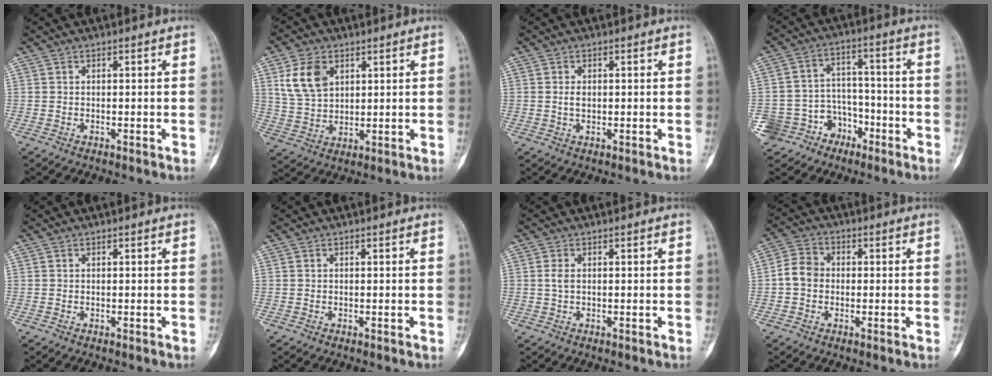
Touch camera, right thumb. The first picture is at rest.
{"total": 8.8, "force": [3.6, 5.9, 5.5], "torque": [-0.092, -0.010, 0.078]}
{"total": 1.7, "force": [0.2, 1.0, 1.3], "torque": [-0.022, -0.001, 0.004]}
{"total": 12.0, "force": [-6.9, 9.4, 2.9], "torque": [-0.024, 0.077, -0.107]}
{"total": 0.0}
{"total": 0.0}
{"total": 1.5, "force": [0.2, 0.7, 1.3], "torque": [-0.029, 0.001, 0.004]}
{"total": 5.4, "force": [-0.5, 4.5, 2.9], "torque": [-0.043, 0.016, -0.019]}